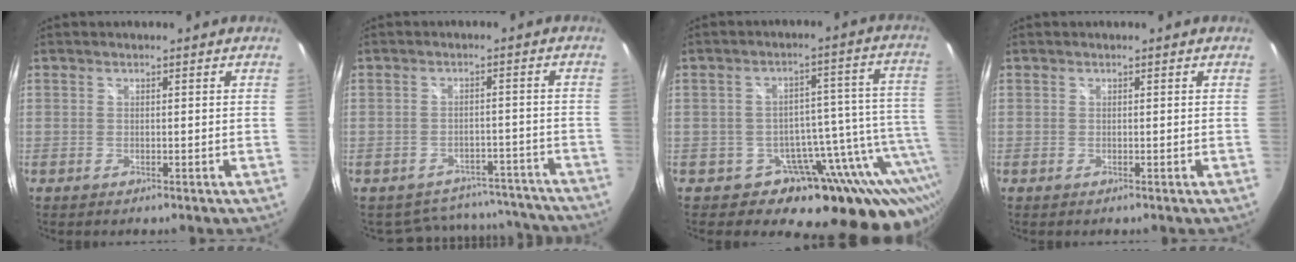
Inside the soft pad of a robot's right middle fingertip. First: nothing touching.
{"total": 14.0, "force": [-12.4, 6.1, 2.8], "torque": [-0.061, 0.031, -0.139]}
{"total": 20.4, "force": [-11.9, 11.9, 11.6], "torque": [-0.131, 0.016, -0.153]}
{"total": 0.0}